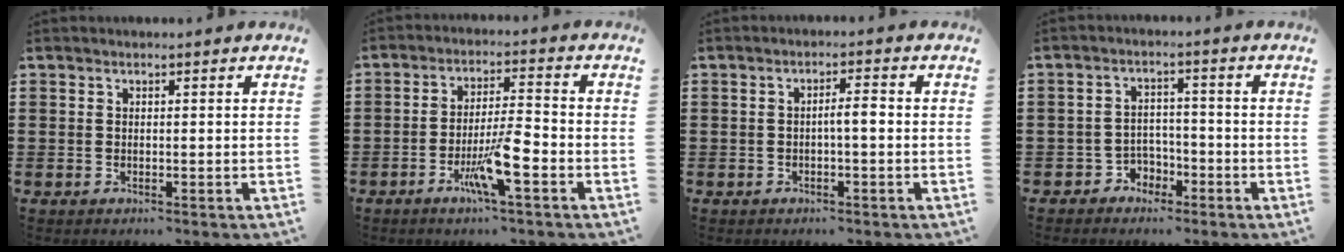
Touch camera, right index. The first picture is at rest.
{"total": 7.8, "force": [-3.4, 1.0, 6.9], "torque": [-0.130, -0.006, -0.062]}
{"total": 2.4, "force": [-0.5, 0.3, 2.3], "torque": [-0.042, 0.003, -0.011]}
{"total": 3.1, "force": [-2.4, 2.0, 0.5], "torque": [-0.020, 0.007, -0.052]}